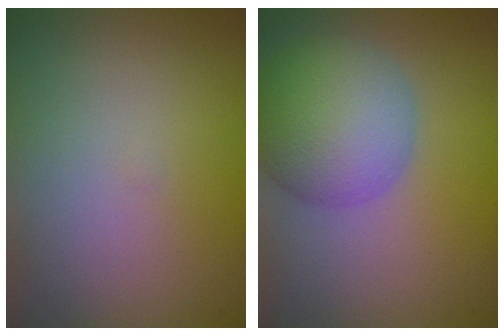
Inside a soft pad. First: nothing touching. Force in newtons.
{"total": 7.3, "press": 7.3, "slide": 0.4}